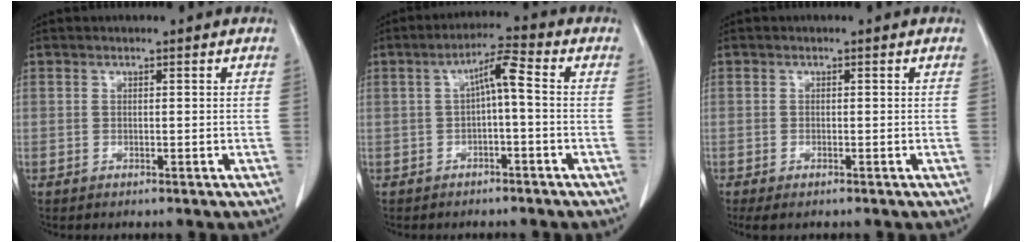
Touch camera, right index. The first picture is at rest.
{"total": 4.9, "force": [-0.1, 0.6, 4.9], "torque": [-0.082, 0.020, -0.002]}
{"total": 1.8, "force": [-1.3, 0.5, 1.1], "torque": [-0.018, -0.005, -0.017]}